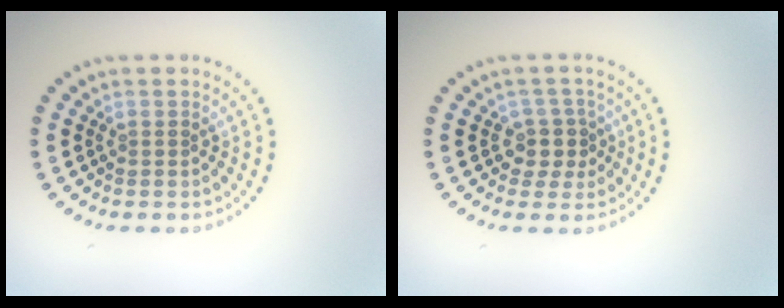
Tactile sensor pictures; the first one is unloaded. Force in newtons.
{"total": 2.5, "press": 2.0, "slide": 1.4}